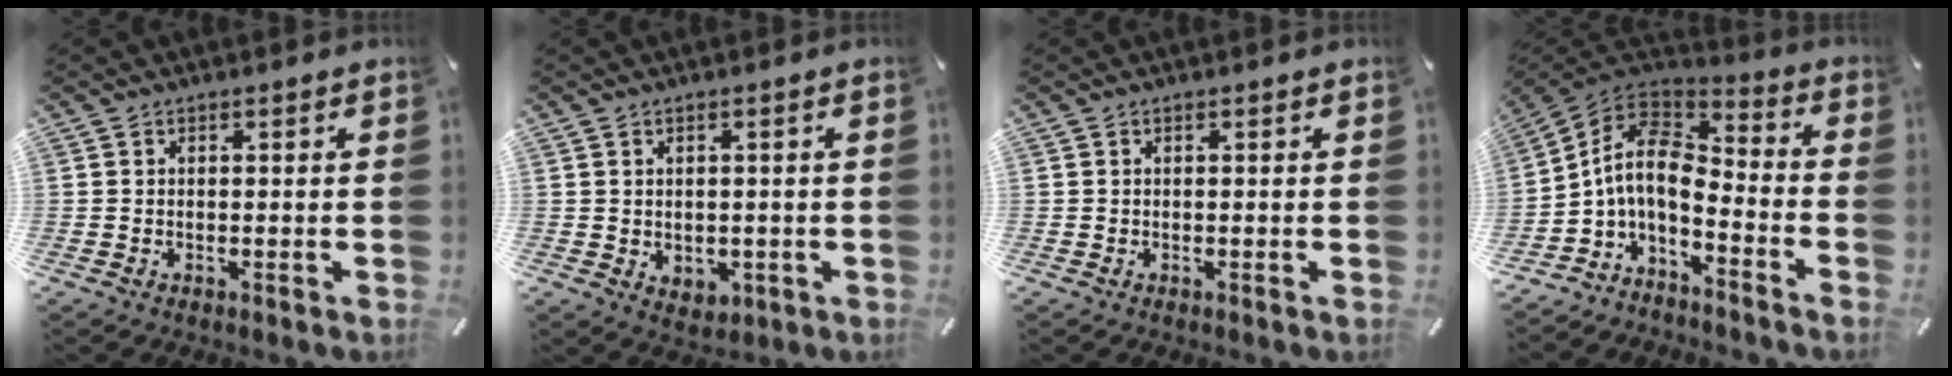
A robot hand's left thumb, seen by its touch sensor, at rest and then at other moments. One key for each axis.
{"total": 2.5, "fx": 0.3, "fy": 2.3, "fz": 0.8, "tx": 0.002, "ty": -0.002, "tz": 0.002}
{"total": 0.0}
{"total": 9.3, "fx": -1.6, "fy": 5.2, "fz": 7.5, "tx": -0.164, "ty": -0.012, "tz": -0.034}